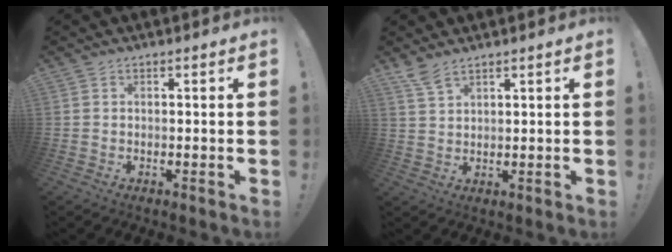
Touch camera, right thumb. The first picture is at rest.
{"total": 4.7, "force": [3.8, 1.1, 2.6], "torque": [-0.057, -0.019, 0.071]}